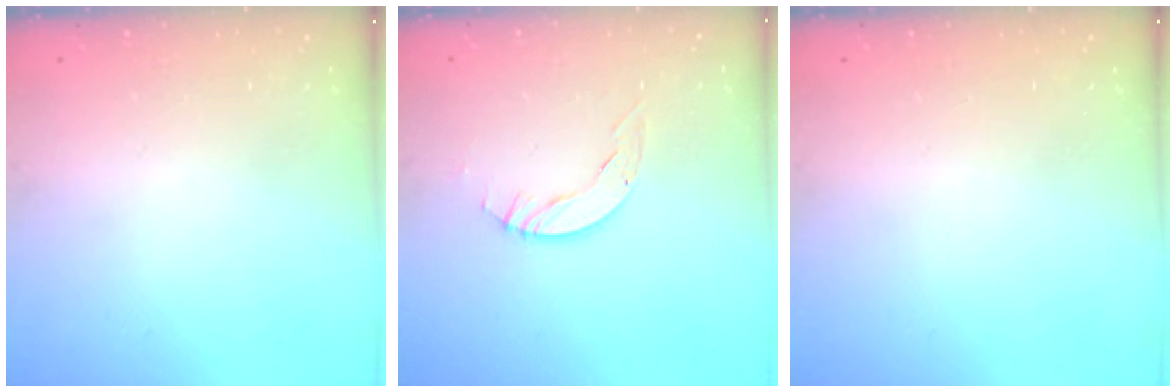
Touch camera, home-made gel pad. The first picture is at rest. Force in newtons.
{"total": 4.9, "press": 4.9, "slide": 0.5}
{"total": 0.0}